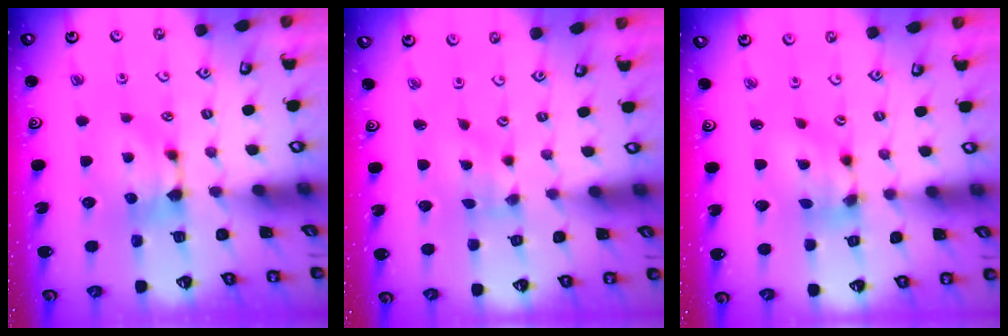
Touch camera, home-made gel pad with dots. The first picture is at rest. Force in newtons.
{"total": 2.6, "press": 2.4, "slide": 1.0}
{"total": 5.8, "press": 5.4, "slide": 2.1}